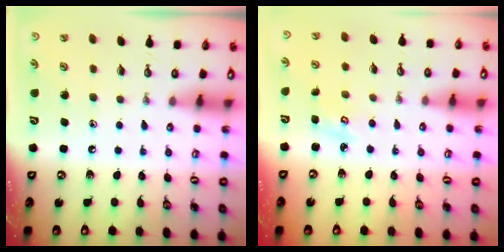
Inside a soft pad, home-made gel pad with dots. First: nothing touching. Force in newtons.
{"total": 2.7, "press": 2.7, "slide": 0.3}